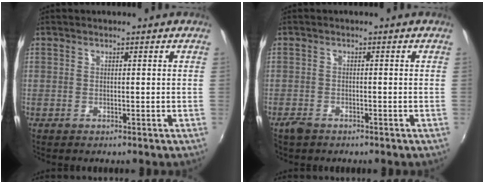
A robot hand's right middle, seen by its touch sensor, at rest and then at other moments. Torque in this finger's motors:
{"motor_torque": [0.09, -0.10, 0.02, 0.01]}